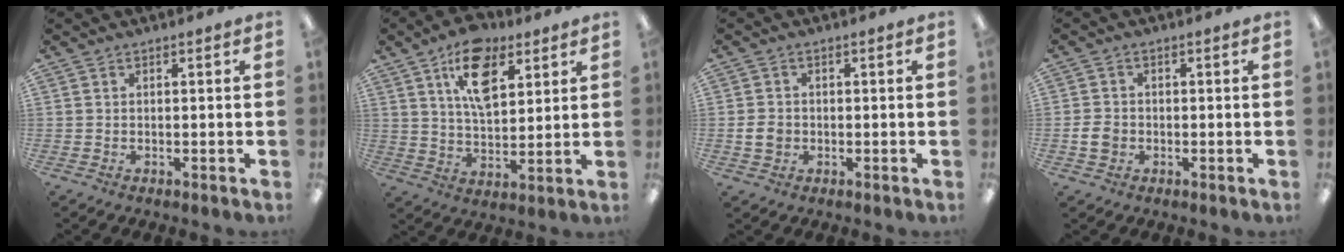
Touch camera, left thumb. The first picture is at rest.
{"total": 14.2, "force": [7.8, 7.7, 8.9], "torque": [-0.142, -0.018, 0.137]}
{"total": 3.4, "force": [-0.4, 2.8, 1.9], "torque": [-0.033, 0.007, -0.007]}
{"total": 3.4, "force": [-0.7, 2.9, 1.7], "torque": [-0.029, 0.007, -0.012]}